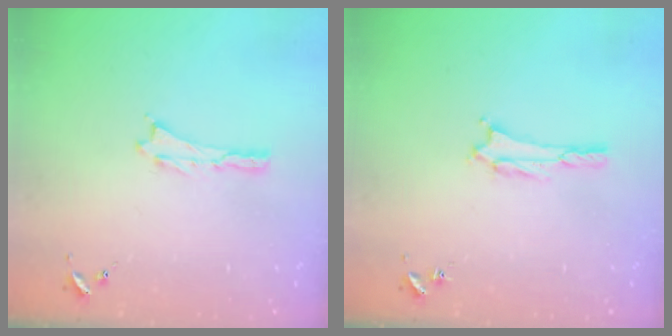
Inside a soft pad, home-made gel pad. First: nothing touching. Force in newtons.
{"total": 1.5, "press": 1.5, "slide": 0.3}